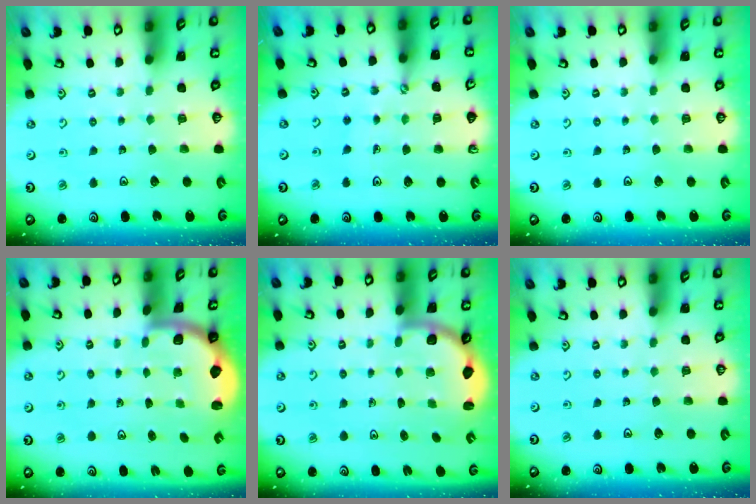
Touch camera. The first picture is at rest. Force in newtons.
{"total": 2.8, "press": 2.5, "slide": 1.3}
{"total": 0.0}
{"total": 2.0, "press": 1.9, "slide": 0.5}
{"total": 3.3, "press": 2.9, "slide": 1.6}
{"total": 0.0}